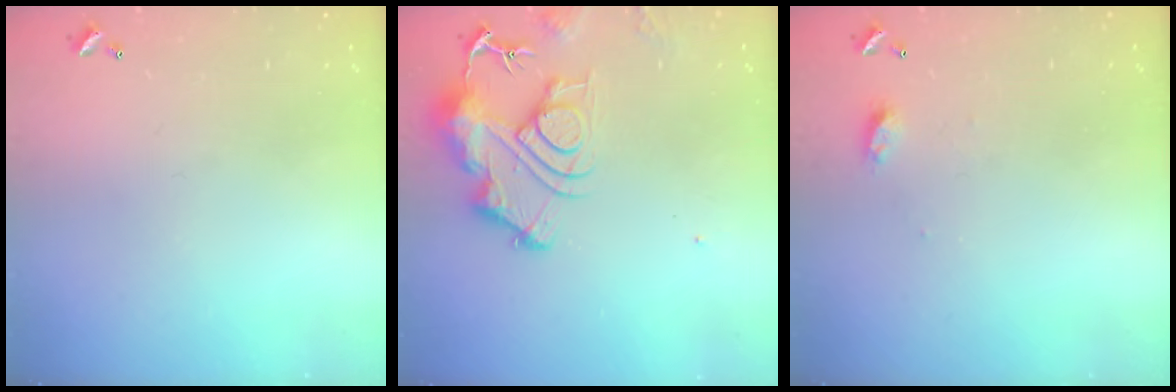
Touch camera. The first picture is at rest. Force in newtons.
{"total": 12.2, "press": 12.1, "slide": 1.4}
{"total": 4.0, "press": 4.0, "slide": 0.5}